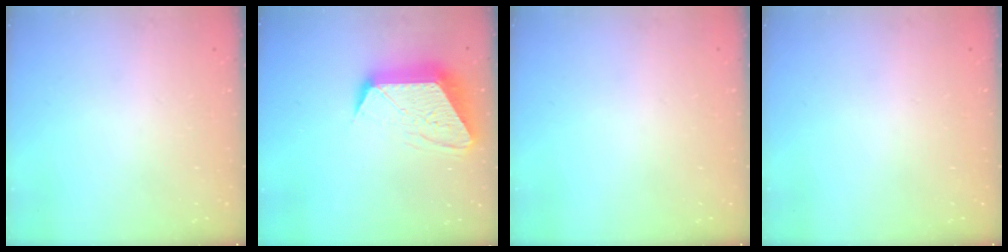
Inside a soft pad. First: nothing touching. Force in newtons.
{"total": 13.9, "press": 13.9, "slide": 0.9}
{"total": 0.0}
{"total": 0.0}